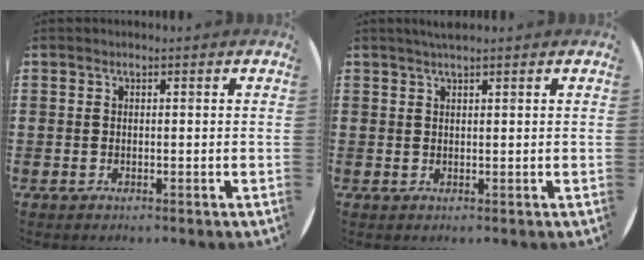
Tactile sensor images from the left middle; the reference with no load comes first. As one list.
[{"total": 1.5, "force": [1.3, 0.0, 0.7], "torque": [-0.013, 0.002, 0.024]}]